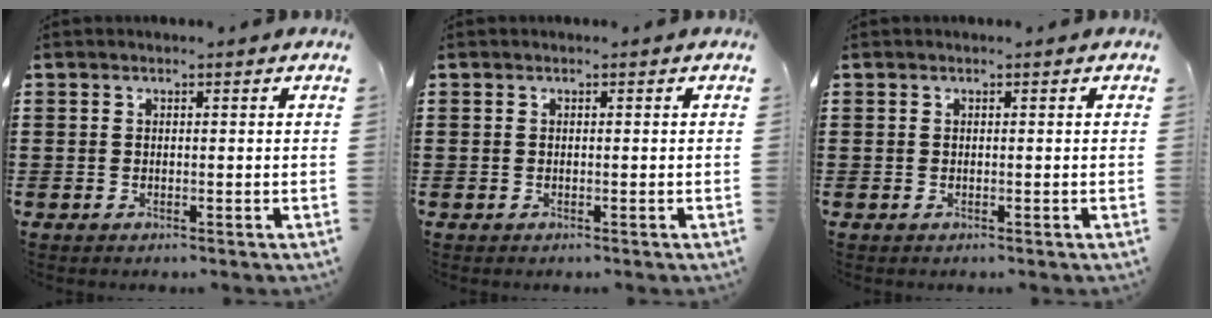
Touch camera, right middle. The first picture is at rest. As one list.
[{"total": 0.0}, {"total": 0.0}]